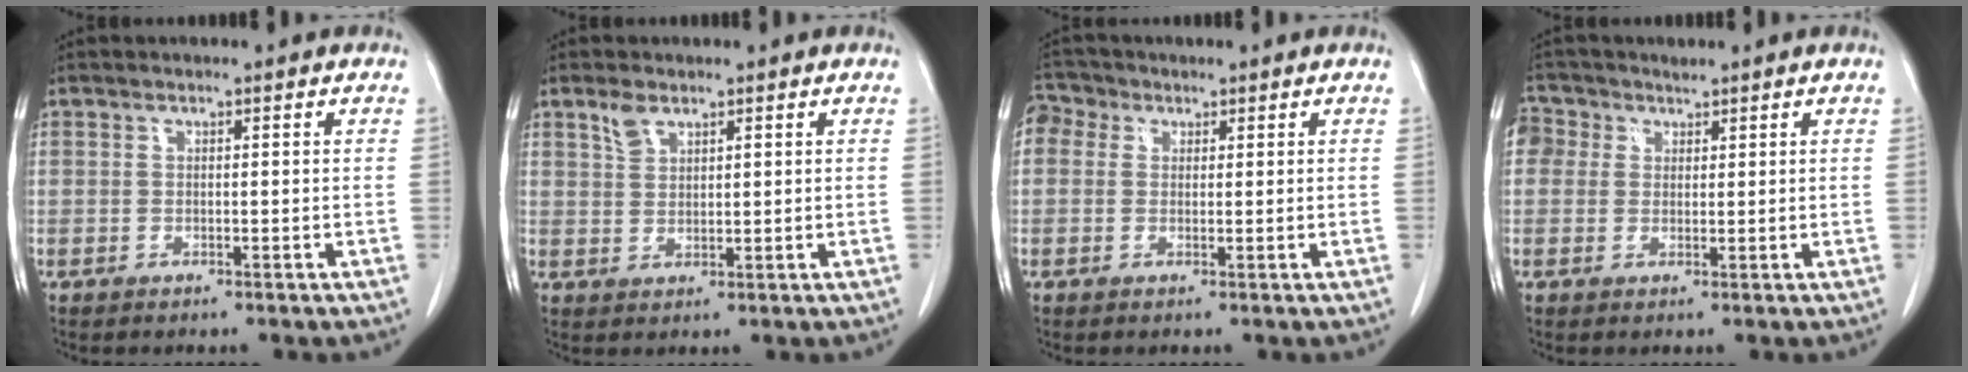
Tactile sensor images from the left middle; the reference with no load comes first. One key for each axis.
{"total": 2.6, "fx": 1.9, "fy": 1.3, "fz": 1.3, "tx": -0.029, "ty": 0.003, "tz": 0.041}
{"total": 3.3, "fx": 1.5, "fy": 2.8, "fz": 0.9, "tx": -0.022, "ty": 0.014, "tz": 0.025}
{"total": 3.3, "fx": 1.7, "fy": 2.8, "fz": 0.5, "tx": -0.010, "ty": 0.016, "tz": 0.030}